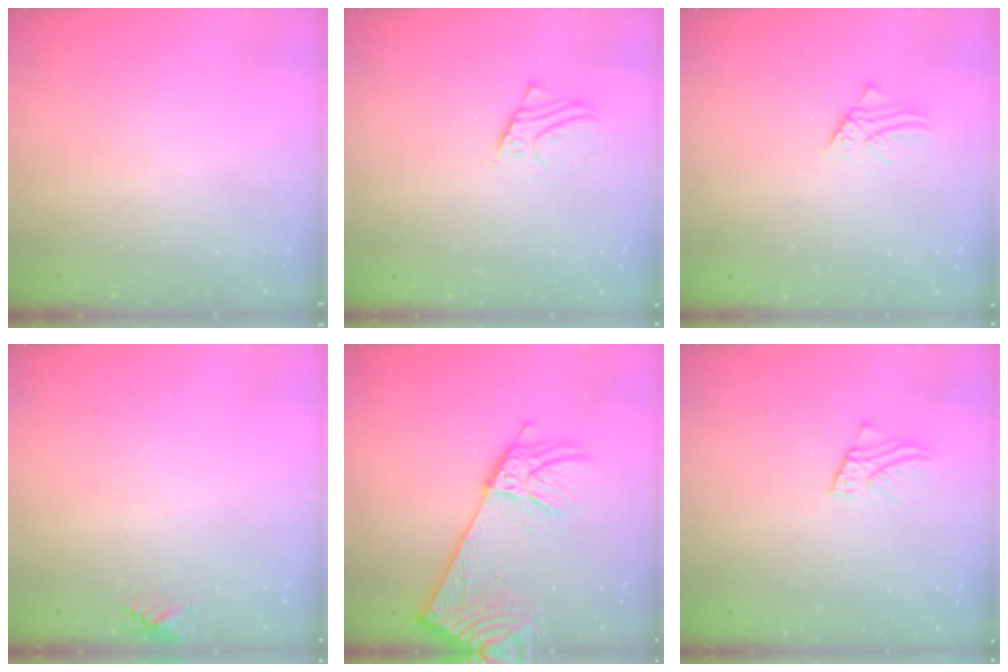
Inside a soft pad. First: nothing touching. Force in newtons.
{"total": 3.7, "press": 3.7, "slide": 0.2}
{"total": 1.3, "press": 1.3, "slide": 0.0}
{"total": 5.3, "press": 5.3, "slide": 0.6}
{"total": 13.3, "press": 13.0, "slide": 3.0}
{"total": 3.1, "press": 3.1, "slide": 0.1}